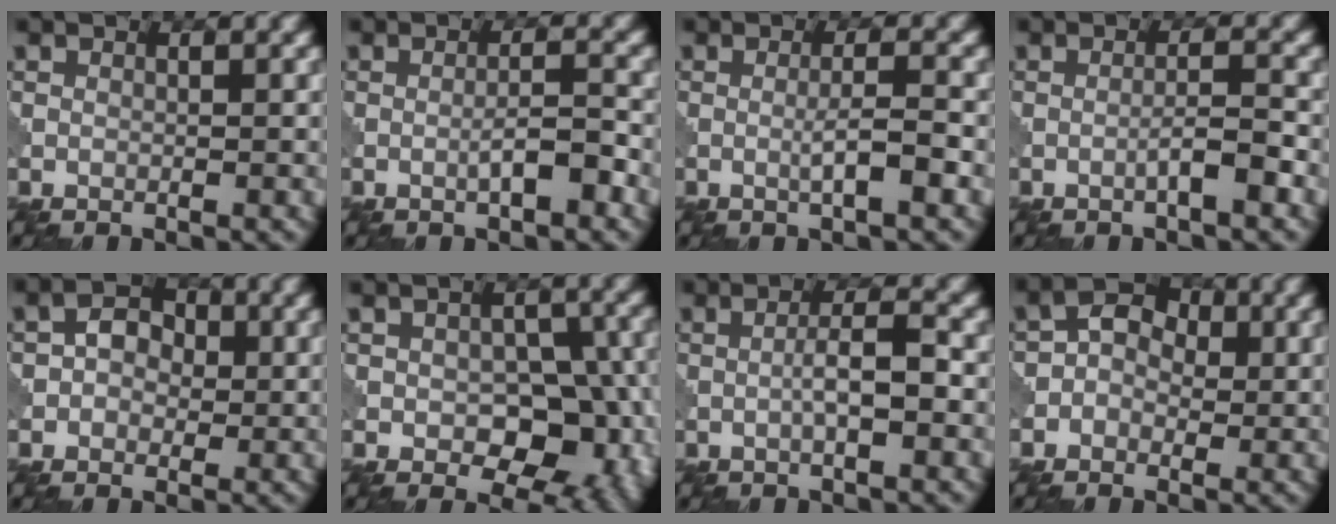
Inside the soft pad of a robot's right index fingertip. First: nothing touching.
{"total": 2.6, "force": [-1.0, 0.4, 2.3], "torque": [-0.037, 0.008, -0.018]}
{"total": 2.6, "force": [-0.5, 0.2, 2.6], "torque": [-0.043, 0.003, -0.013]}
{"total": 2.3, "force": [-1.1, 0.1, 2.0], "torque": [-0.033, 0.010, -0.022]}
{"total": 2.9, "force": [0.0, 2.3, 1.7], "torque": [-0.024, 0.006, -0.008]}
{"total": 9.9, "force": [-1.5, 6.3, 7.5], "torque": [-0.082, -0.014, -0.015]}
{"total": 3.1, "force": [-0.5, 0.6, 3.0], "torque": [-0.053, 0.006, -0.012]}
{"total": 3.3, "force": [-0.3, 2.5, 2.0], "torque": [-0.029, 0.009, -0.016]}